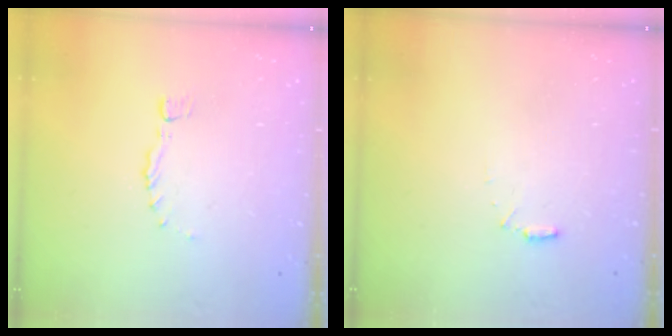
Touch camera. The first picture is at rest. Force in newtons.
{"total": 4.9, "press": 4.9, "slide": 0.5}